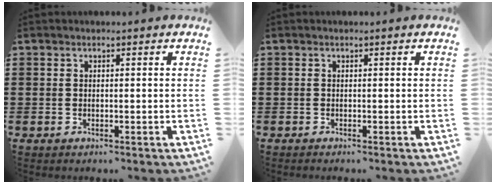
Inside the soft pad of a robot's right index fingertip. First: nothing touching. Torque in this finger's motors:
{"motor_torque": [-0.73, 1.41, -0.02, -0.01]}